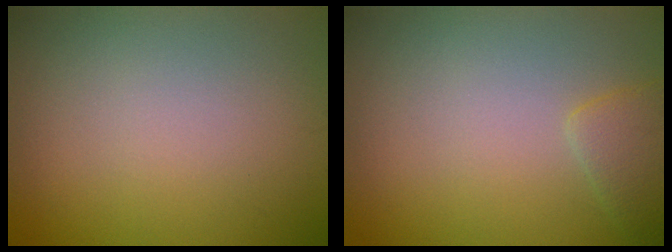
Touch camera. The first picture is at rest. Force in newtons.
{"total": 1.8, "press": 1.8, "slide": 0.2}